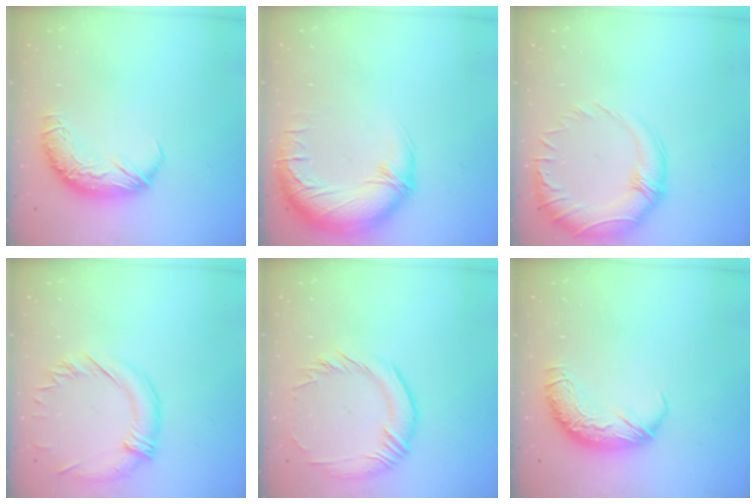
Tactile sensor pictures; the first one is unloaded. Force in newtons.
{"total": 4.0, "press": 2.0, "slide": 3.4}
{"total": 5.8, "press": 4.1, "slide": 4.1}
{"total": 1.1, "press": 0.2, "slide": 1.1}
{"total": 2.6, "press": 2.2, "slide": 1.5}
{"total": 0.0}